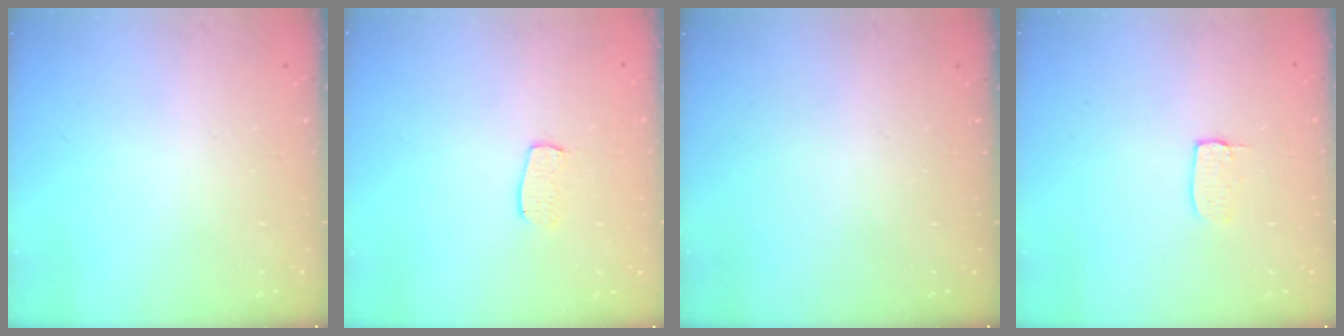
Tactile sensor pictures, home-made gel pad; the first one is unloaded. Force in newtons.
{"total": 5.9, "press": 5.9, "slide": 0.3}
{"total": 0.0}
{"total": 3.4, "press": 3.4, "slide": 0.1}